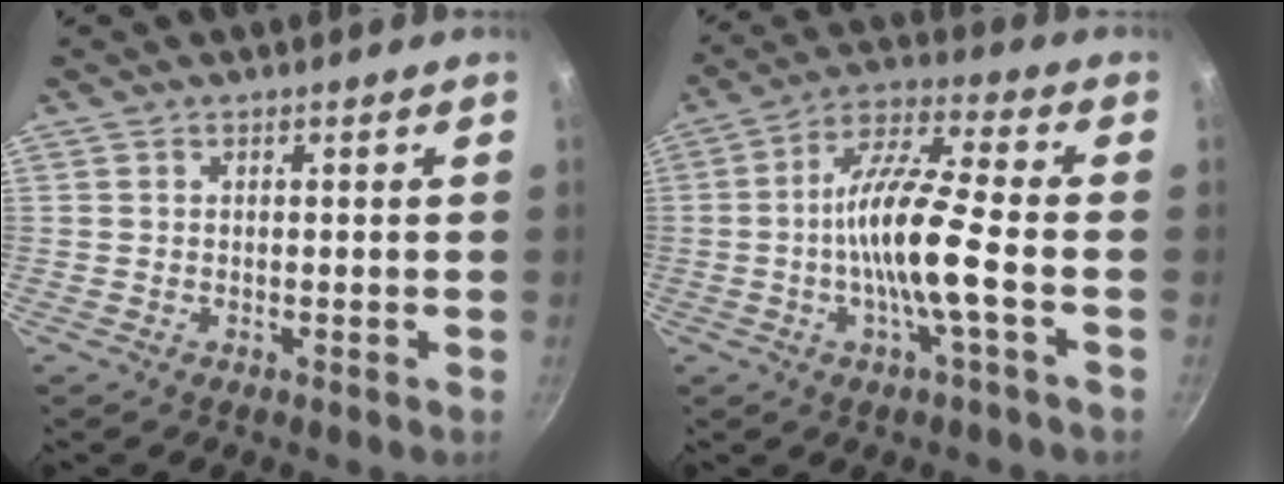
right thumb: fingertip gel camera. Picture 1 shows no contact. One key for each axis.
{"total": 13.2, "fx": -2.5, "fy": 1.9, "fz": 12.8, "tx": -0.236, "ty": 0.031, "tz": -0.058}